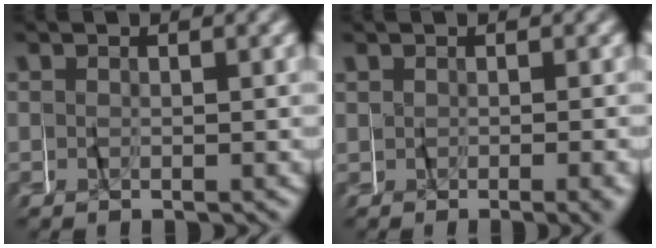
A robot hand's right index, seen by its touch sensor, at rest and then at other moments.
{"total": 0.6, "force": [-0.3, -0.5, 0.3], "torque": [-0.004, 0.000, -0.006]}